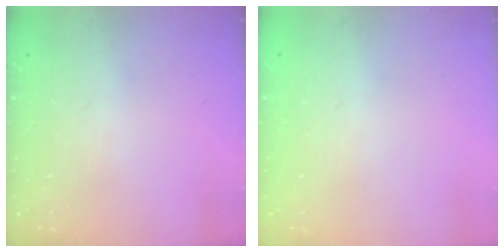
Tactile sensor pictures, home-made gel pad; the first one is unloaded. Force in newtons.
{"total": 0.0}